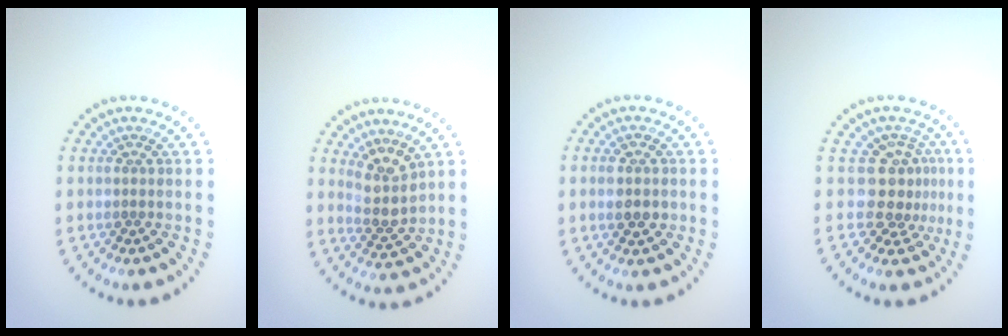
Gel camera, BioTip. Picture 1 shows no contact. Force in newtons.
{"total": 2.9, "press": 2.4, "slide": 1.7}
{"total": 2.7, "press": 2.7, "slide": 0.2}
{"total": 3.4, "press": 2.4, "slide": 2.4}